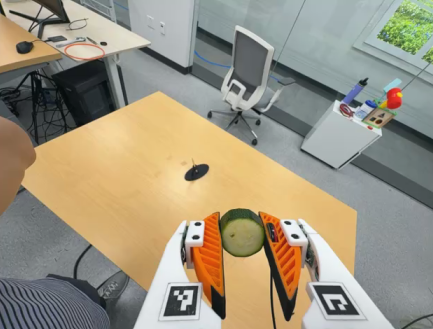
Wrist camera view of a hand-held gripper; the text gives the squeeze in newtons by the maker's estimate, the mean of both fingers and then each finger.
{"total": 11.4, "left": 12.5, "right": 10.3}